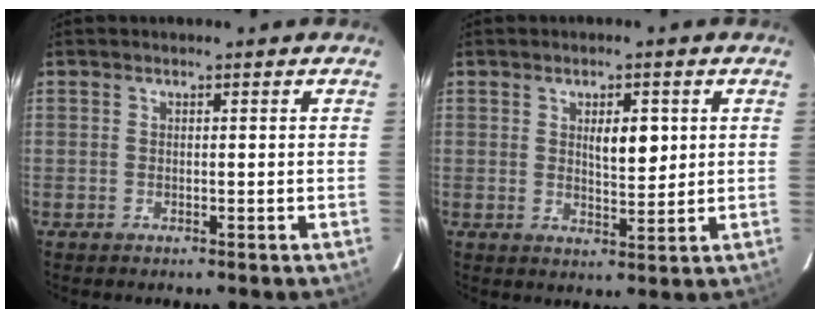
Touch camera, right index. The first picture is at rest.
{"total": 4.6, "force": [1.3, 1.7, 4.1], "torque": [-0.063, -0.002, 0.023]}